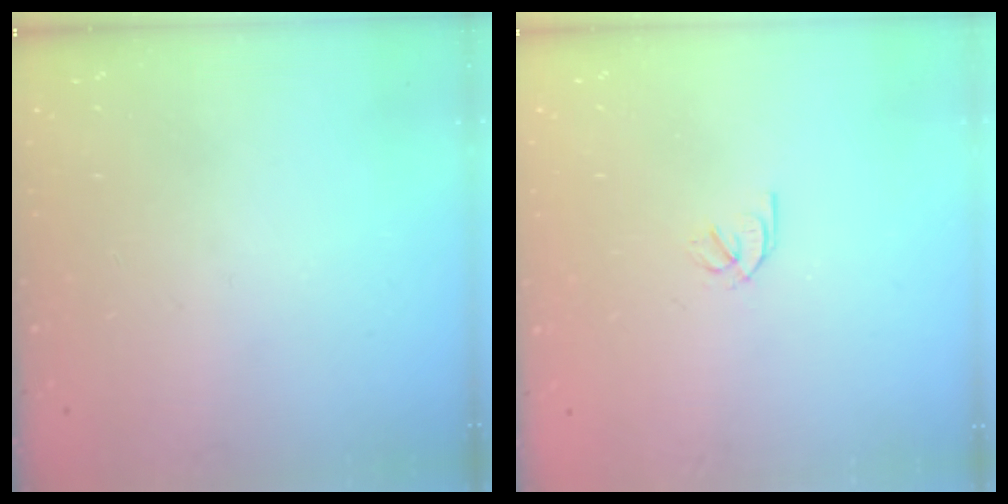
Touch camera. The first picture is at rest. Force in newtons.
{"total": 2.0, "press": 2.0, "slide": 0.3}